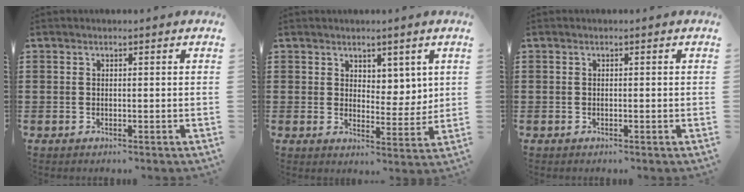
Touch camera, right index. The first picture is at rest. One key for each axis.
{"total": 4.2, "fx": 3.1, "fy": 2.9, "fz": 0.5, "tx": -0.016, "ty": 0.001, "tz": 0.056}
{"total": 0.0}